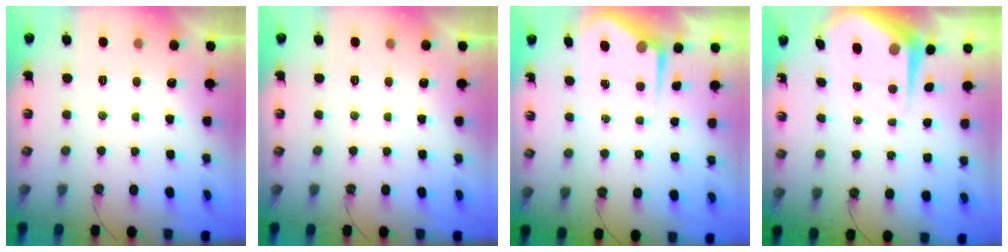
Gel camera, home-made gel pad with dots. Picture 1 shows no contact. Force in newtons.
{"total": 0.0}
{"total": 4.9, "press": 4.9, "slide": 0.2}
{"total": 7.2, "press": 7.2, "slide": 0.6}